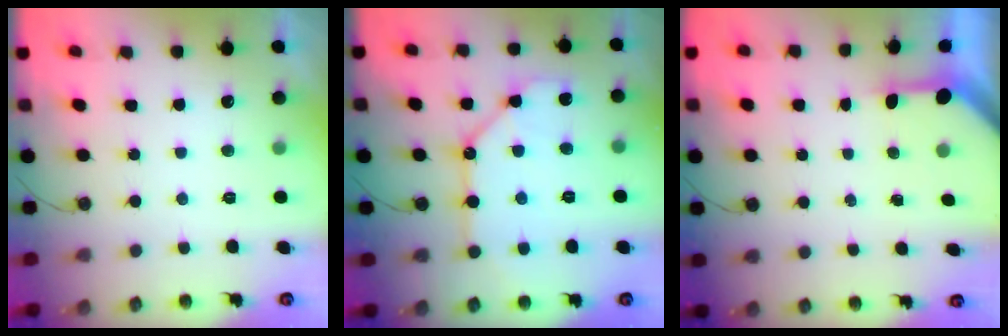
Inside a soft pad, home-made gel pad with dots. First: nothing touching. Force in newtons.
{"total": 12.1, "press": 12.1, "slide": 0.4}
{"total": 3.2, "press": 3.2, "slide": 0.2}